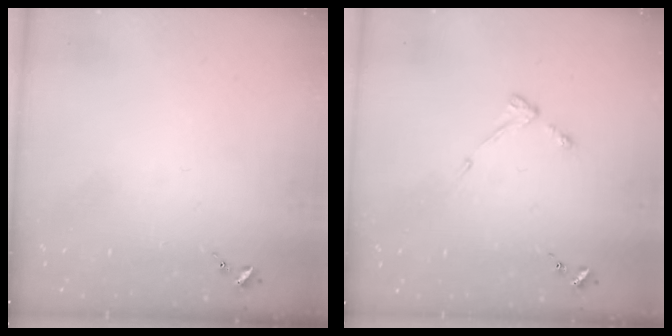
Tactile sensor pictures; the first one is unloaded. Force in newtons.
{"total": 4.2, "press": 4.1, "slide": 0.7}